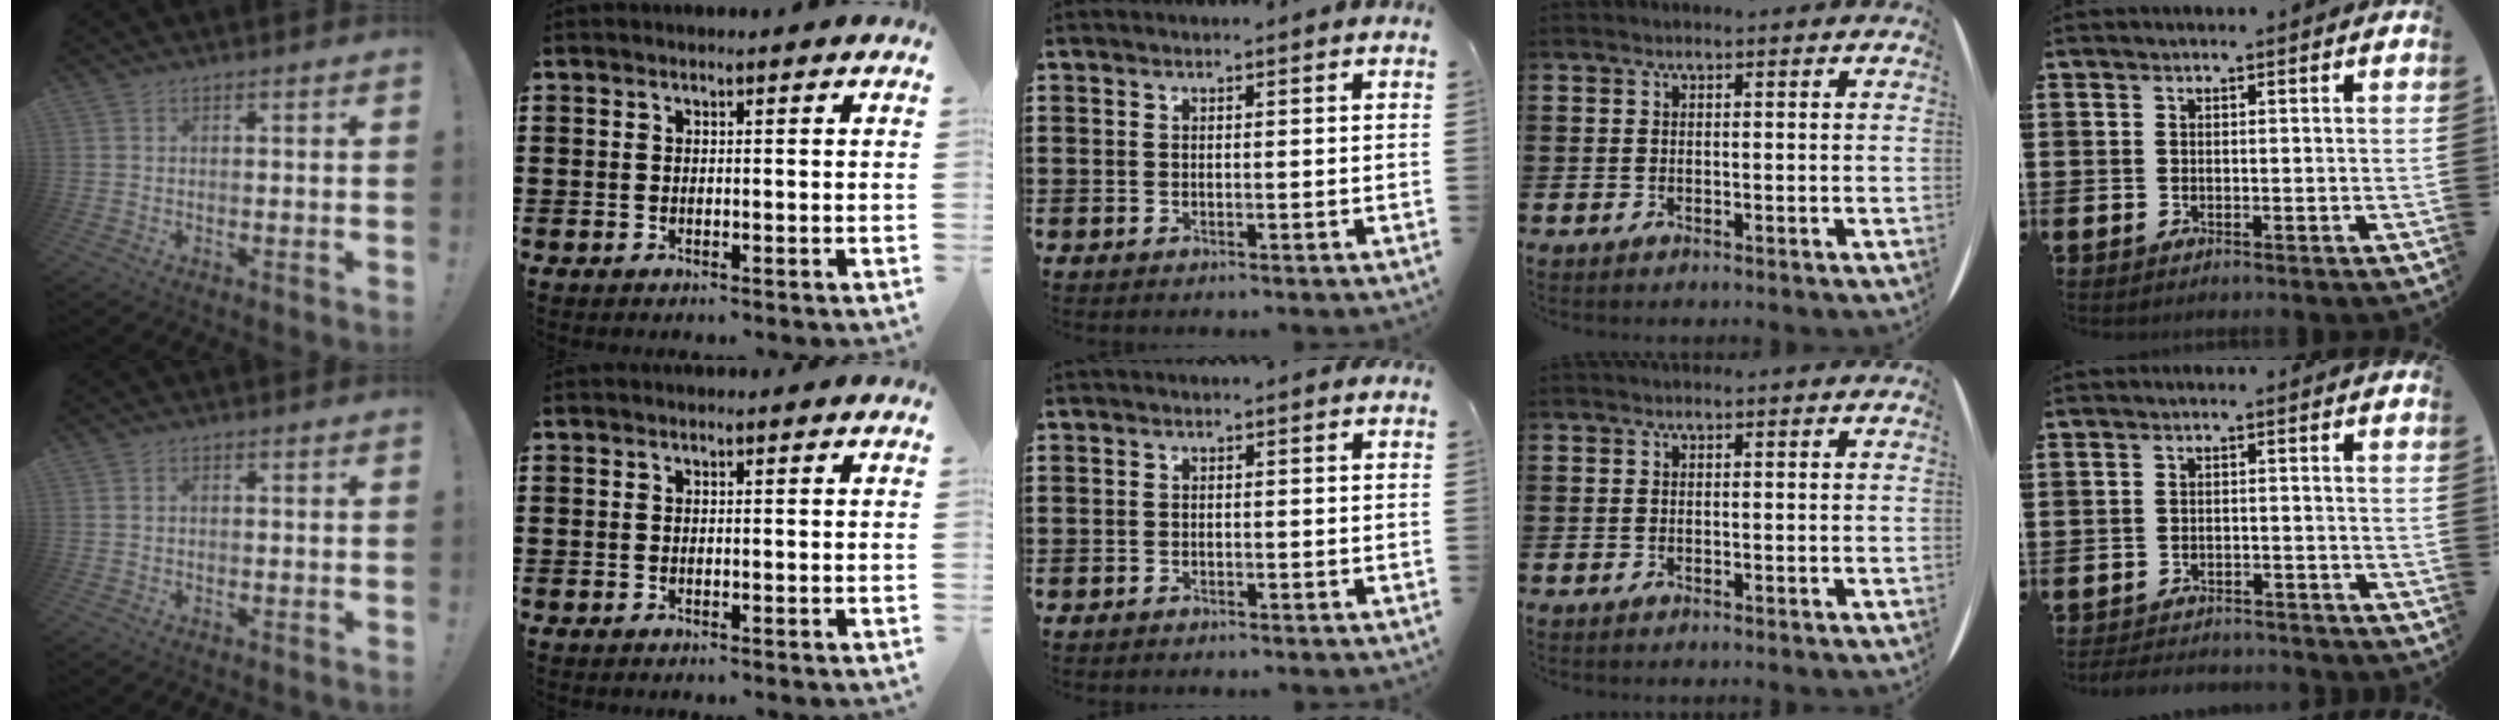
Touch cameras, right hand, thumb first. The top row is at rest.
{"thumb": {"total": 0.8, "force": [-0.2, 0.6, 0.5], "torque": [-0.013, 0.004, -0.003]}, "middle": {"total": 0.8, "force": [-0.7, 0.3, 0.1], "torque": [-0.002, 0.000, -0.015]}, "little": {"total": 2.3, "force": [-2.3, 0.1, -0.2], "torque": [-0.003, 0.002, -0.051]}}